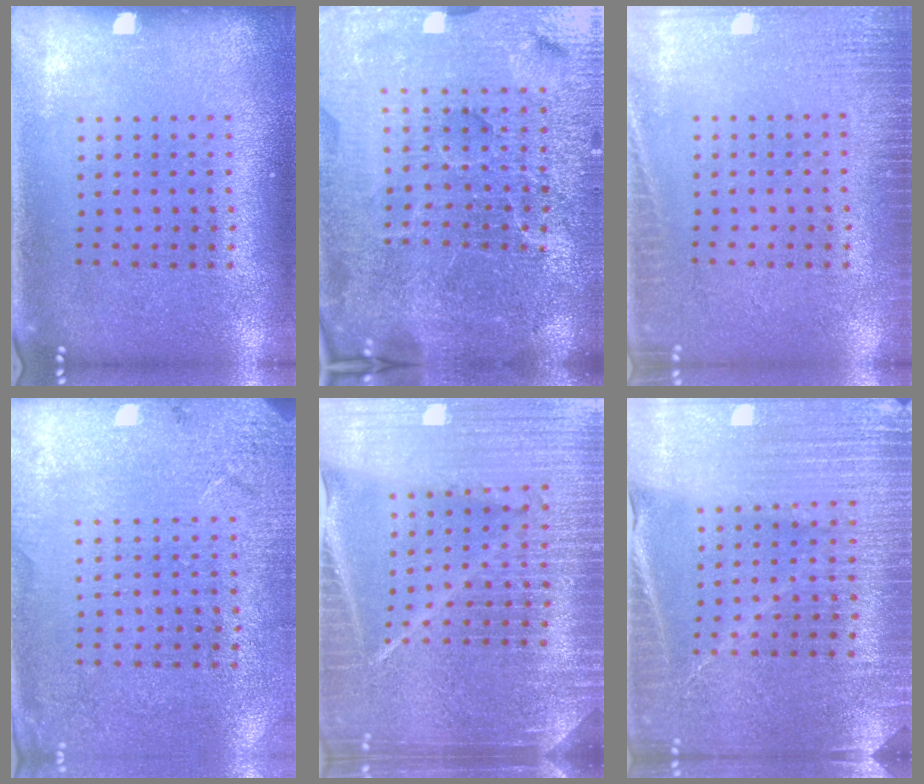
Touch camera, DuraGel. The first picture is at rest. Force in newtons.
{"total": 6.8, "press": 6.0, "slide": 3.2}
{"total": 2.7, "press": 2.7, "slide": 0.5}
{"total": 2.6, "press": 2.5, "slide": 0.8}
{"total": 6.3, "press": 5.5, "slide": 3.1}
{"total": 4.0, "press": 3.8, "slide": 1.3}